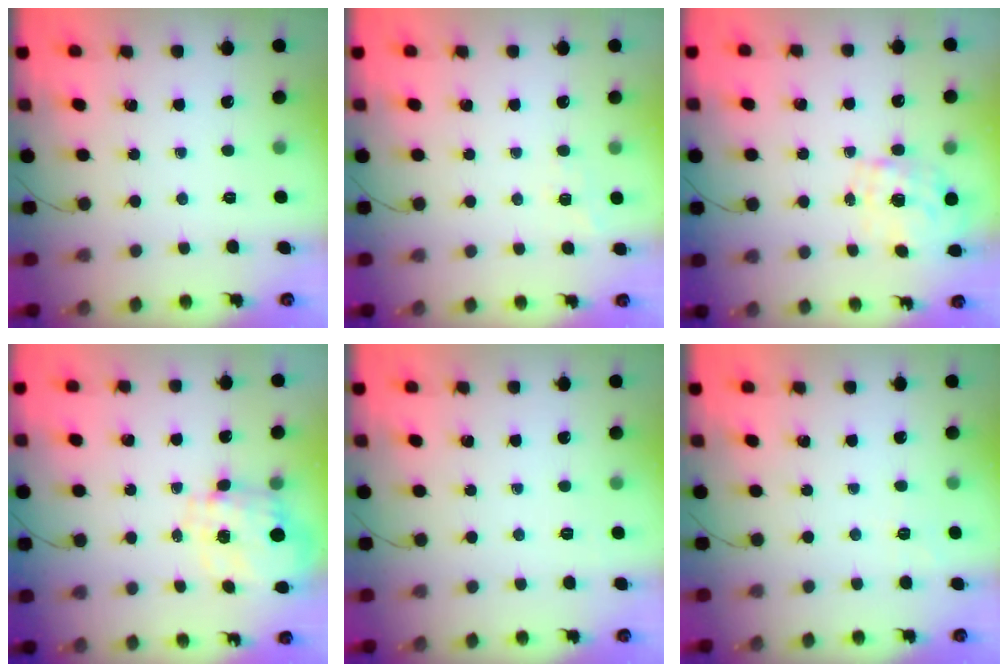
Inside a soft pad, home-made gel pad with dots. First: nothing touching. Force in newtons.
{"total": 2.7, "press": 2.2, "slide": 1.6}
{"total": 1.6, "press": 1.4, "slide": 0.8}
{"total": 3.3, "press": 3.1, "slide": 1.1}
{"total": 4.8, "press": 4.6, "slide": 1.3}
{"total": 3.4, "press": 2.9, "slide": 1.7}